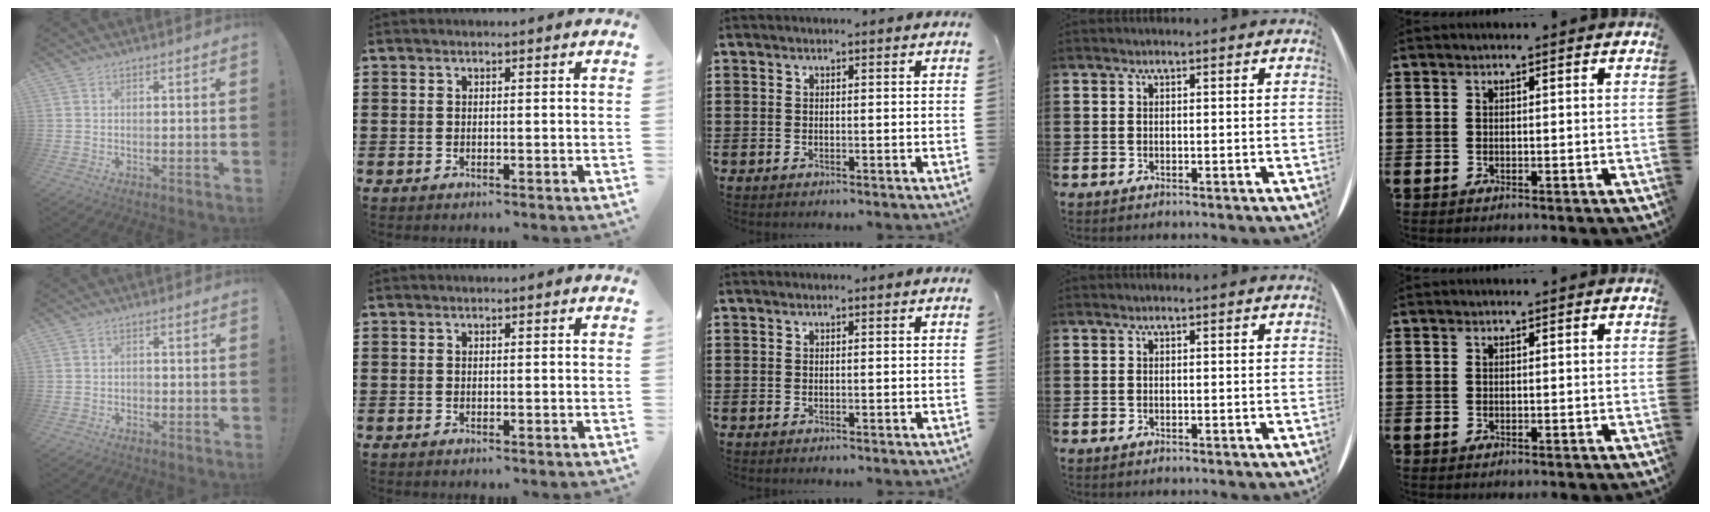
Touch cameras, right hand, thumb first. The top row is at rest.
{"thumb": {"total": 1.0, "force": [-0.7, 0.6, 0.4], "torque": [-0.005, 0.004, -0.013]}}